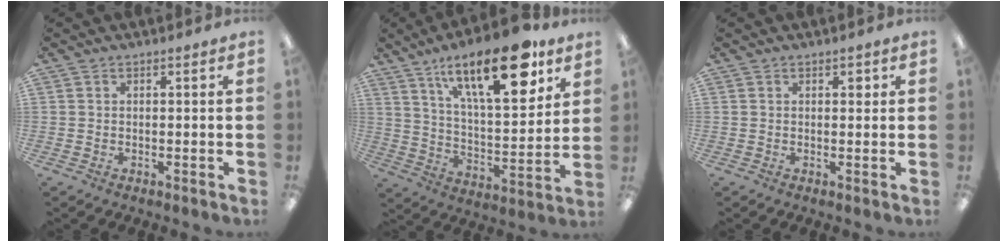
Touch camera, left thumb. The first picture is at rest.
{"total": 22.7, "force": [13.4, 8.4, 16.3], "torque": [-0.246, -0.067, 0.216]}
{"total": 1.6, "force": [0.7, 0.9, 1.2], "torque": [-0.008, -0.003, 0.008]}